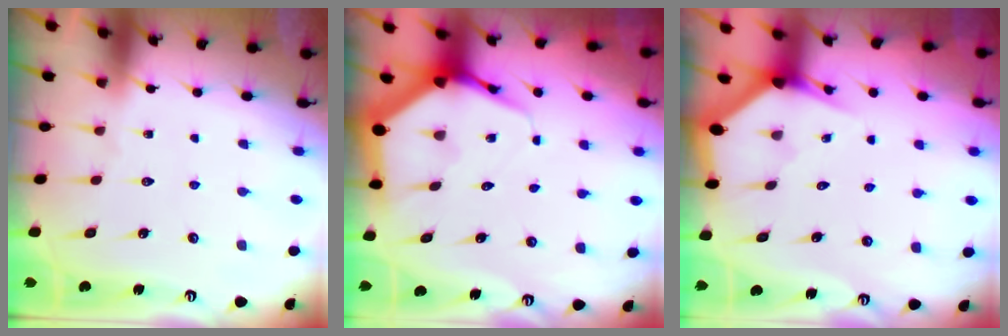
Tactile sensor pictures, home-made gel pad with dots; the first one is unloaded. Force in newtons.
{"total": 6.3, "press": 6.3, "slide": 0.7}
{"total": 2.8, "press": 2.8, "slide": 0.2}